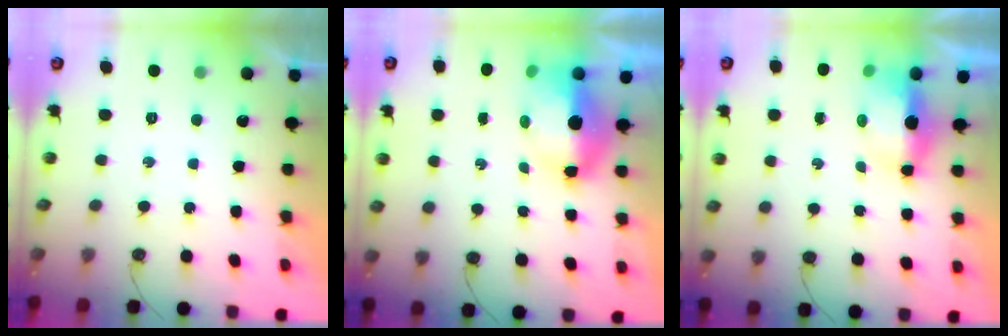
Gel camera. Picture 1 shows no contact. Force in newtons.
{"total": 8.8, "press": 8.6, "slide": 1.6}
{"total": 6.0, "press": 6.0, "slide": 0.7}